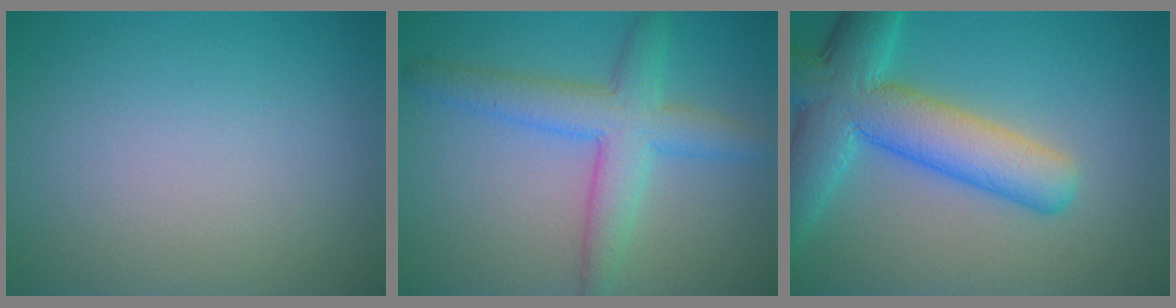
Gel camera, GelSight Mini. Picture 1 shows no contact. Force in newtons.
{"total": 5.2, "press": 5.2, "slide": 0.1}
{"total": 8.7, "press": 8.7, "slide": 0.4}